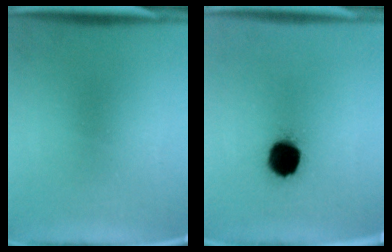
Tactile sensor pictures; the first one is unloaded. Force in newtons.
{"total": 11.9}